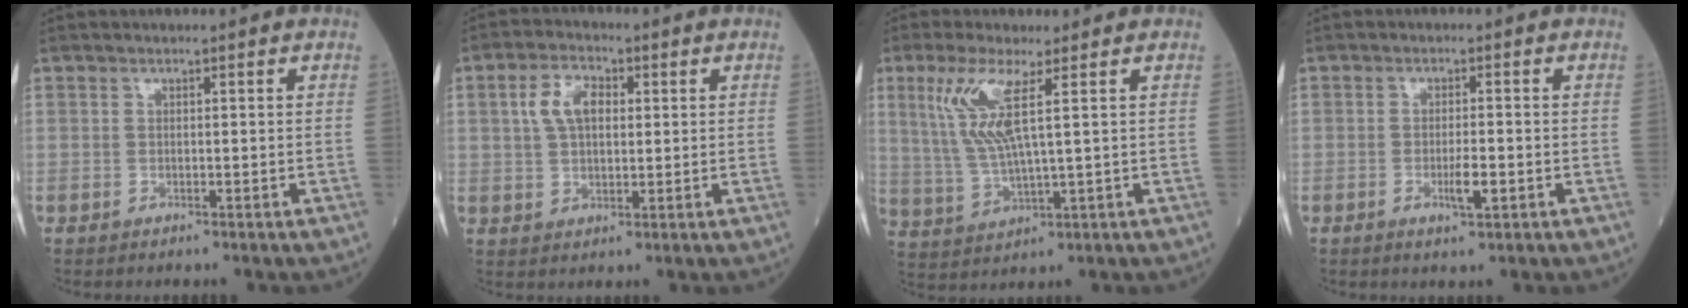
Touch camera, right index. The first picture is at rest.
{"total": 6.0, "force": [1.7, 3.3, 4.8], "torque": [-0.101, 0.017, 0.035]}
{"total": 8.3, "force": [3.0, 0.6, 7.7], "torque": [-0.184, -0.002, 0.067]}
{"total": 3.1, "force": [-0.9, 0.4, 2.9], "torque": [-0.053, -0.002, -0.011]}